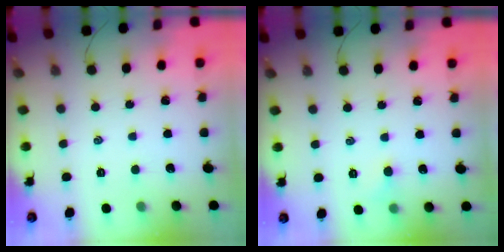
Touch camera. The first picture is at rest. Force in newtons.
{"total": 4.0, "press": 3.8, "slide": 1.2}